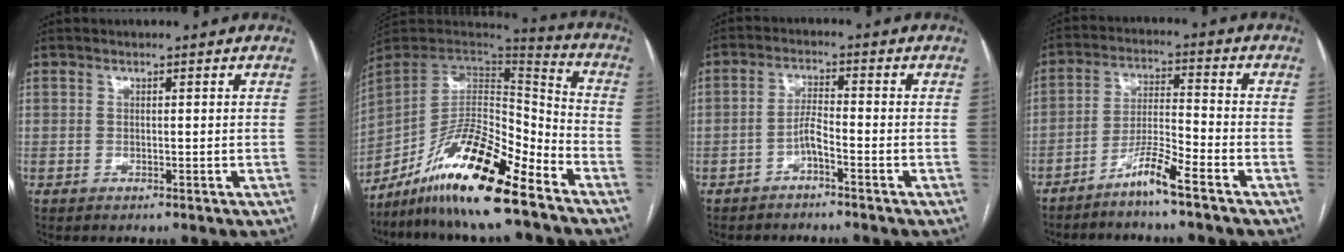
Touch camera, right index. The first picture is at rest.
{"total": 18.3, "force": [-12.8, 2.8, 12.8], "torque": [-0.243, -0.004, -0.228]}
{"total": 2.8, "force": [-1.8, 0.6, 2.1], "torque": [-0.039, 0.006, -0.034]}
{"total": 6.4, "force": [-4.8, -0.6, 4.2], "torque": [-0.081, -0.008, -0.098]}